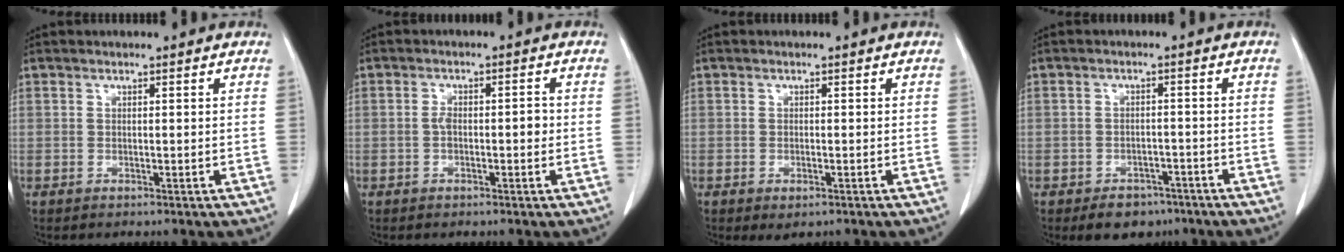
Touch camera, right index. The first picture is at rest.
{"total": 2.9, "force": [-0.4, 1.2, 2.6], "torque": [-0.040, 0.011, -0.004]}
{"total": 1.7, "force": [-0.8, 0.8, 1.3], "torque": [-0.017, -0.003, -0.002]}
{"total": 5.0, "force": [-3.4, 3.3, 1.5], "torque": [-0.018, 0.006, -0.044]}